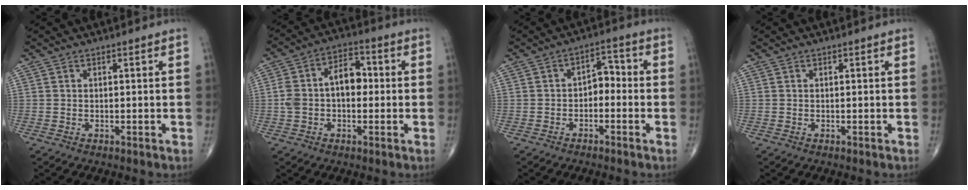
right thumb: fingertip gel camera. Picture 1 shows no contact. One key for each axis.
{"total": 9.8, "fx": -0.1, "fy": 6.1, "fz": 7.6, "tx": -0.132, "ty": 0.038, "tz": -0.008}
{"total": 4.6, "fx": -1.3, "fy": 3.0, "fz": 3.3, "tx": -0.031, "ty": 0.032, "tz": -0.031}
{"total": 0.0}